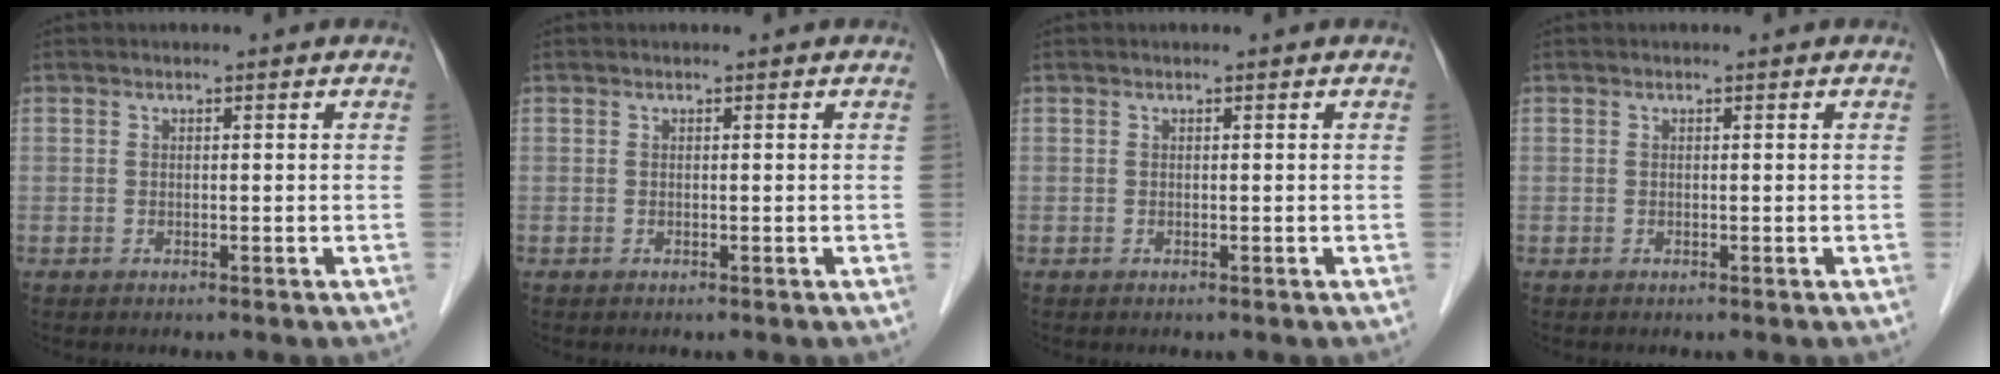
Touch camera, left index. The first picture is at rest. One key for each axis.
{"total": 0.0}
{"total": 0.0}
{"total": 0.0}